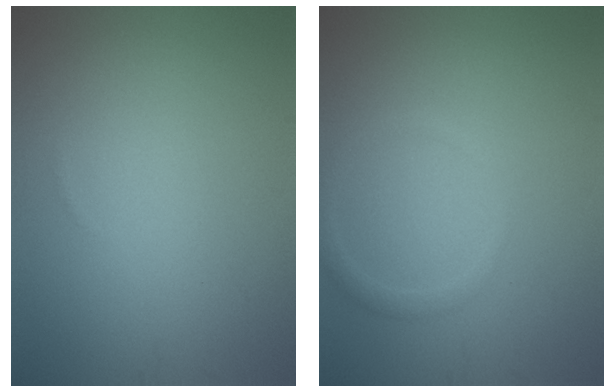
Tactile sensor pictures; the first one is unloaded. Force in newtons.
{"total": 1.3, "press": 1.3, "slide": 0.0}